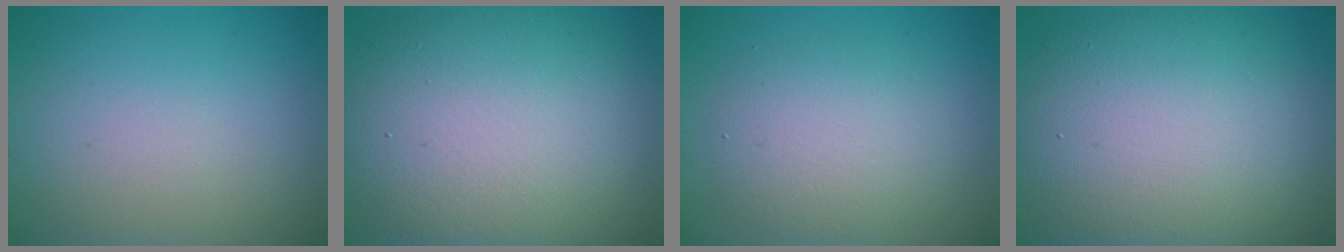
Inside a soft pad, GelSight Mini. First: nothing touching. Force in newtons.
{"total": 13.5, "press": 13.4, "slide": 1.2}
{"total": 4.2, "press": 4.2, "slide": 0.5}
{"total": 13.1, "press": 13.1, "slide": 0.8}